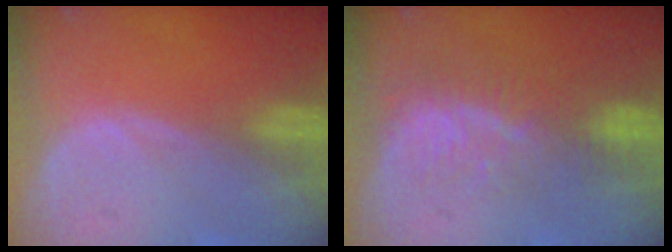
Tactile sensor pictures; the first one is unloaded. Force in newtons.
{"total": 8.2, "press": 7.2, "slide": 3.8}